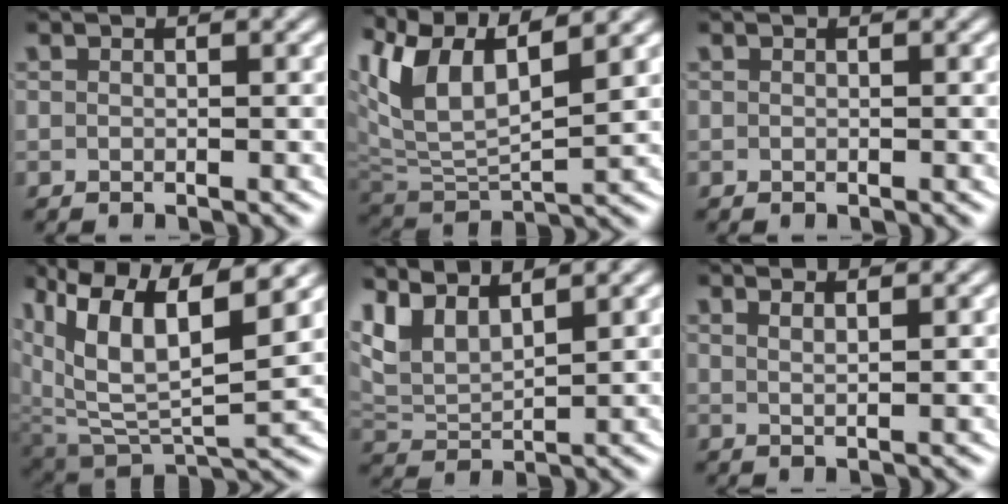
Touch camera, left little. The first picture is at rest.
{"total": 8.3, "force": [2.9, 5.2, 5.8], "torque": [-0.151, -0.009, 0.057]}
{"total": 0.0}
{"total": 10.6, "force": [2.1, 6.5, 8.1], "torque": [-0.164, -0.031, 0.046]}
{"total": 6.6, "force": [2.3, 5.0, 3.6], "torque": [-0.108, -0.008, 0.039]}
{"total": 1.7, "force": [1.3, -0.5, 0.9], "torque": [-0.017, -0.008, 0.030]}